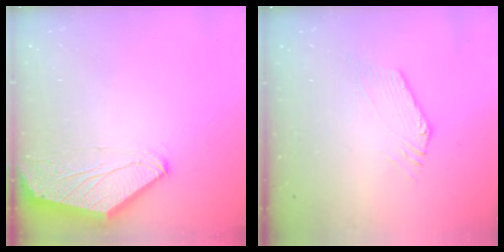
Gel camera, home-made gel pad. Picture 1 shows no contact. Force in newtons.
{"total": 1.4, "press": 1.4, "slide": 0.4}